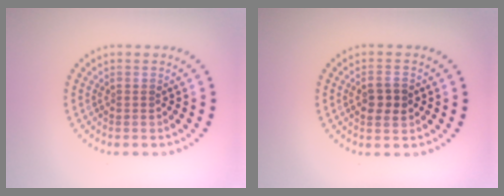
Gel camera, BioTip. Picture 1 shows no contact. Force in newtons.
{"total": 2.5, "press": 2.5, "slide": 0.5}